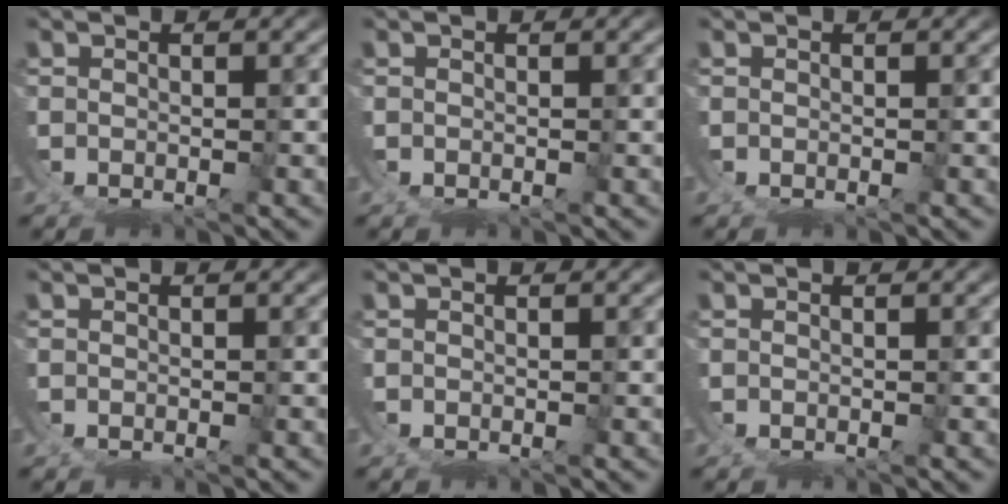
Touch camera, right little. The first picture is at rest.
{"total": 0.0}
{"total": 0.0}
{"total": 0.0}
{"total": 0.0}
{"total": 0.0}